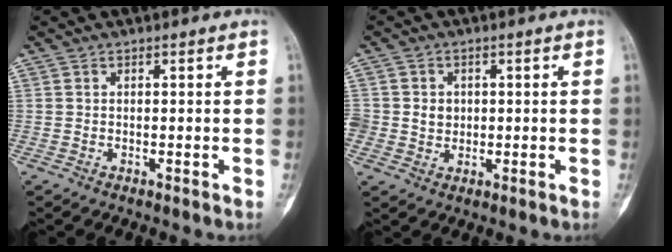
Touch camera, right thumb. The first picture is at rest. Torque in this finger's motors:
{"motor_torque": [-0.36, 0.64, 0.17, -0.16, 0.00]}